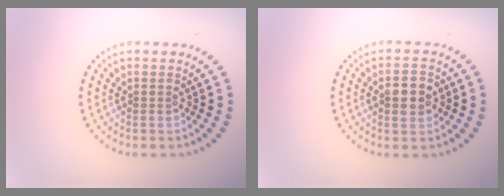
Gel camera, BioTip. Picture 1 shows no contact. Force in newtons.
{"total": 2.8, "press": 2.8, "slide": 0.1}